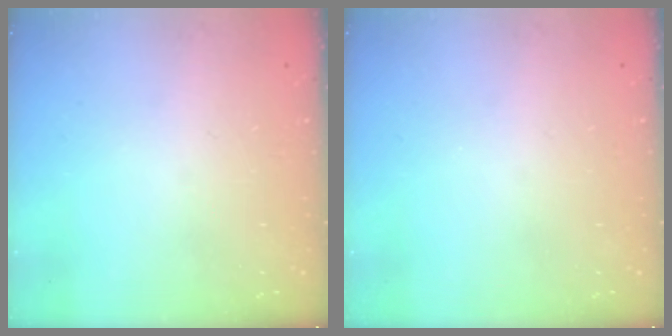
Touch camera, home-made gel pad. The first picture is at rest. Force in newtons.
{"total": 0.0}